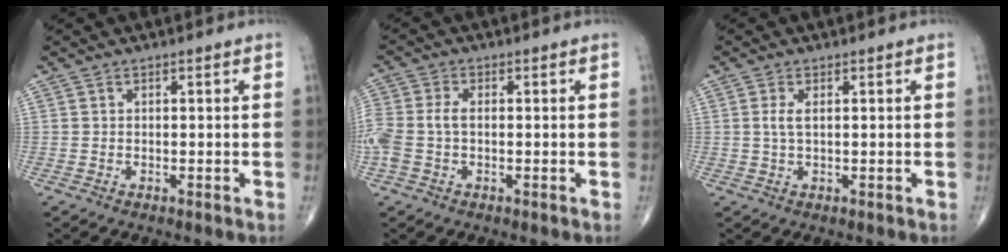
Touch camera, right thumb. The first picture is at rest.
{"total": 7.5, "force": [-0.8, 4.6, 5.8], "torque": [-0.160, 0.013, -0.015]}
{"total": 2.2, "force": [0.4, 0.8, 2.0], "torque": [-0.049, 0.003, 0.012]}